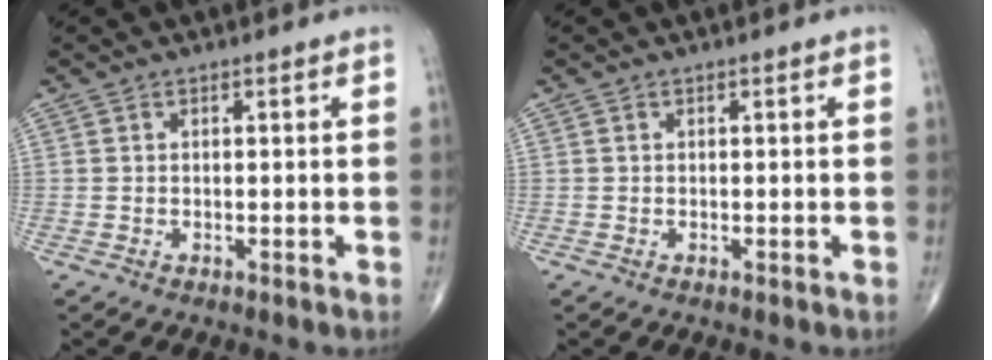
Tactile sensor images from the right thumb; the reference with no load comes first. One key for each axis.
{"total": 0.0}